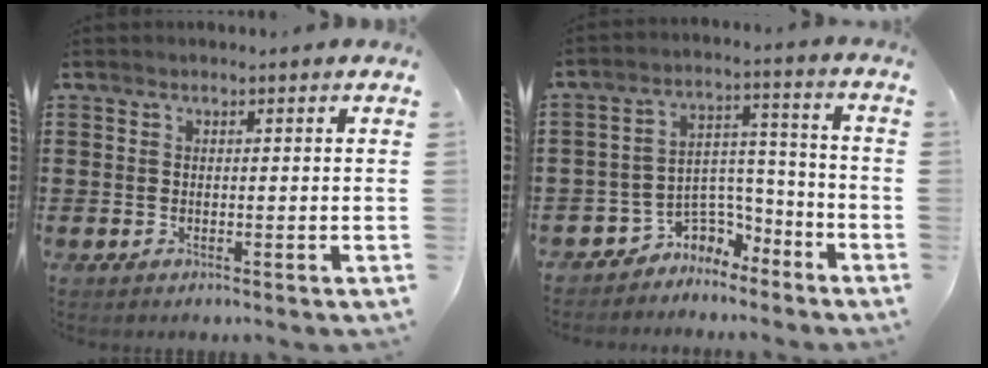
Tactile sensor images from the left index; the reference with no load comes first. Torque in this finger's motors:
{"motor_torque": [-0.10, 0.27, -0.01, -0.01]}